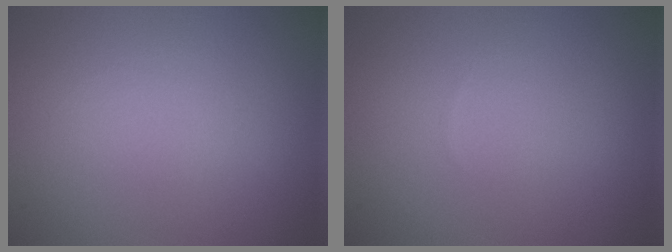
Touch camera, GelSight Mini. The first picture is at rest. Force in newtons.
{"total": 0.0}